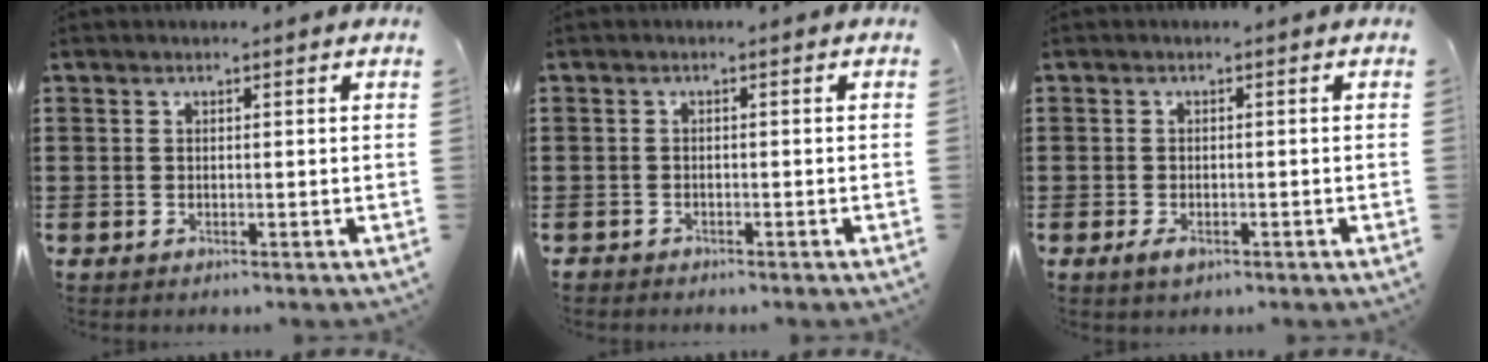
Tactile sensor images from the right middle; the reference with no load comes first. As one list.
[{"total": 1.1, "force": [-1.0, 0.4, -0.1], "torque": [-0.001, 0.002, -0.023]}, {"total": 1.7, "force": [-0.9, 0.8, 1.1], "torque": [-0.029, -0.004, -0.020]}]